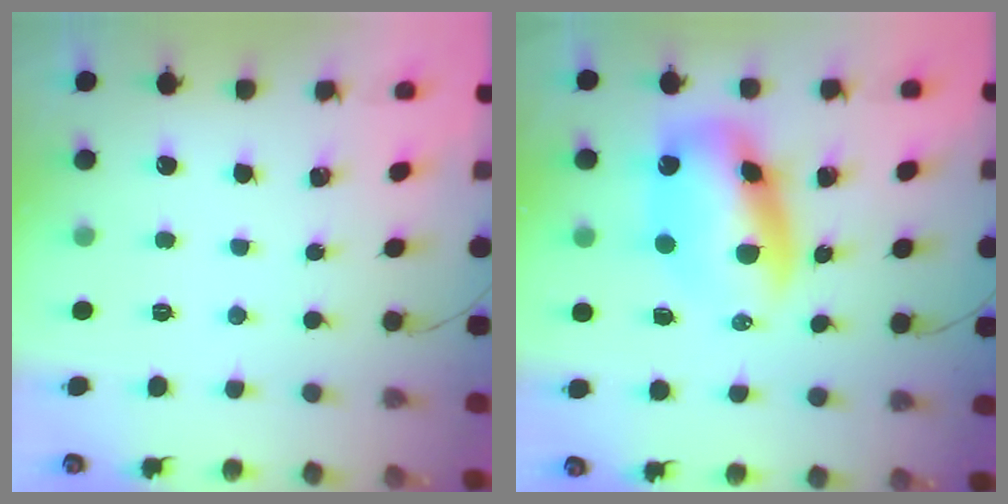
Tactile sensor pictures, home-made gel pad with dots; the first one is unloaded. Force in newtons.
{"total": 12.6, "press": 12.1, "slide": 3.4}